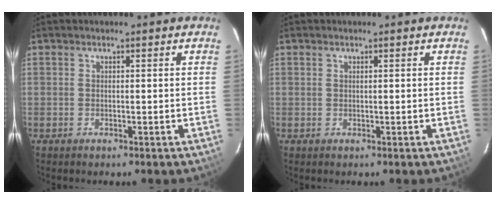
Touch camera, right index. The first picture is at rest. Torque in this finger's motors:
{"motor_torque": [-0.19, 0.20, 0.00, 0.00]}